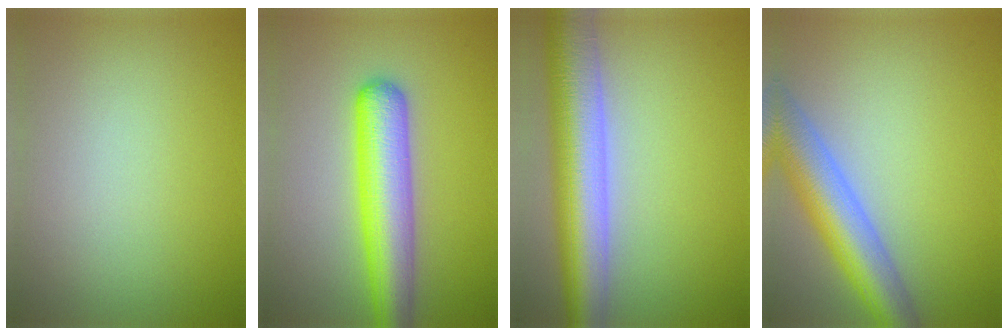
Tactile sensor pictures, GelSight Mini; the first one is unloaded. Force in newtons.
{"total": 6.5, "press": 6.5, "slide": 0.3}
{"total": 9.3, "press": 9.3, "slide": 0.4}
{"total": 7.4, "press": 7.4, "slide": 0.5}